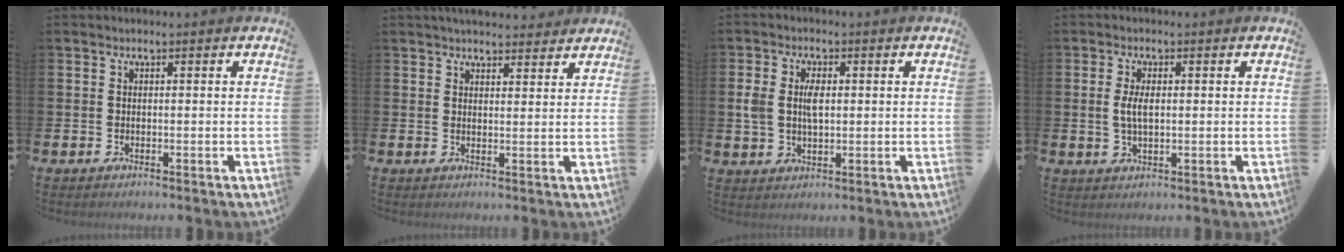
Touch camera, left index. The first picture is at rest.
{"total": 3.6, "force": [3.5, 0.7, 0.4], "torque": [-0.007, -0.015, 0.064]}
{"total": 4.2, "force": [0.9, 2.5, 3.3], "torque": [-0.060, 0.009, 0.011]}
{"total": 3.3, "force": [0.4, 1.5, 2.9], "torque": [-0.057, 0.008, 0.004]}